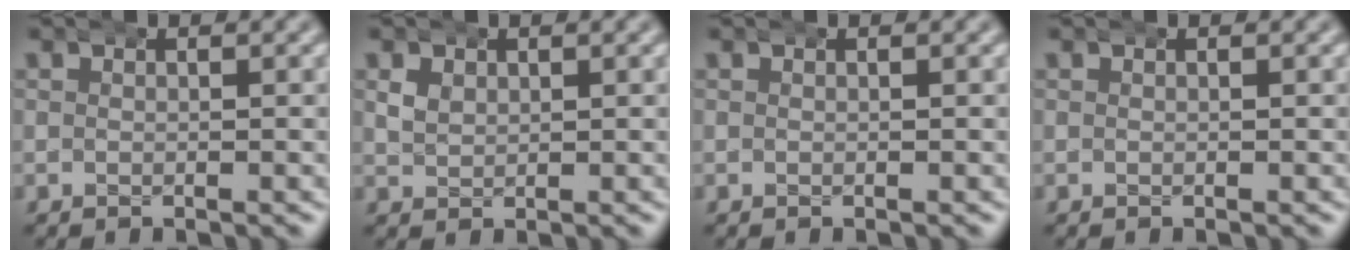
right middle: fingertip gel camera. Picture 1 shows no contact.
{"total": 0.8, "force": [0.6, 0.5, 0.0], "torque": [0.001, -0.004, 0.018]}
{"total": 0.0}
{"total": 0.0}